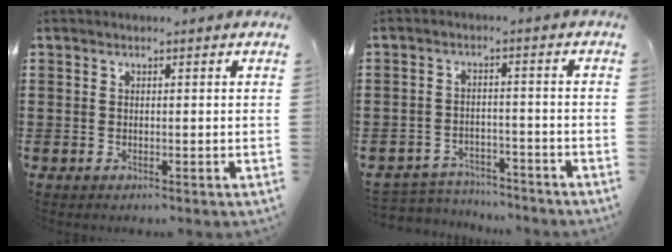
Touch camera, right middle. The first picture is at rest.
{"total": 3.6, "force": [-3.6, 0.6, 0.0], "torque": [-0.008, 0.003, -0.077]}